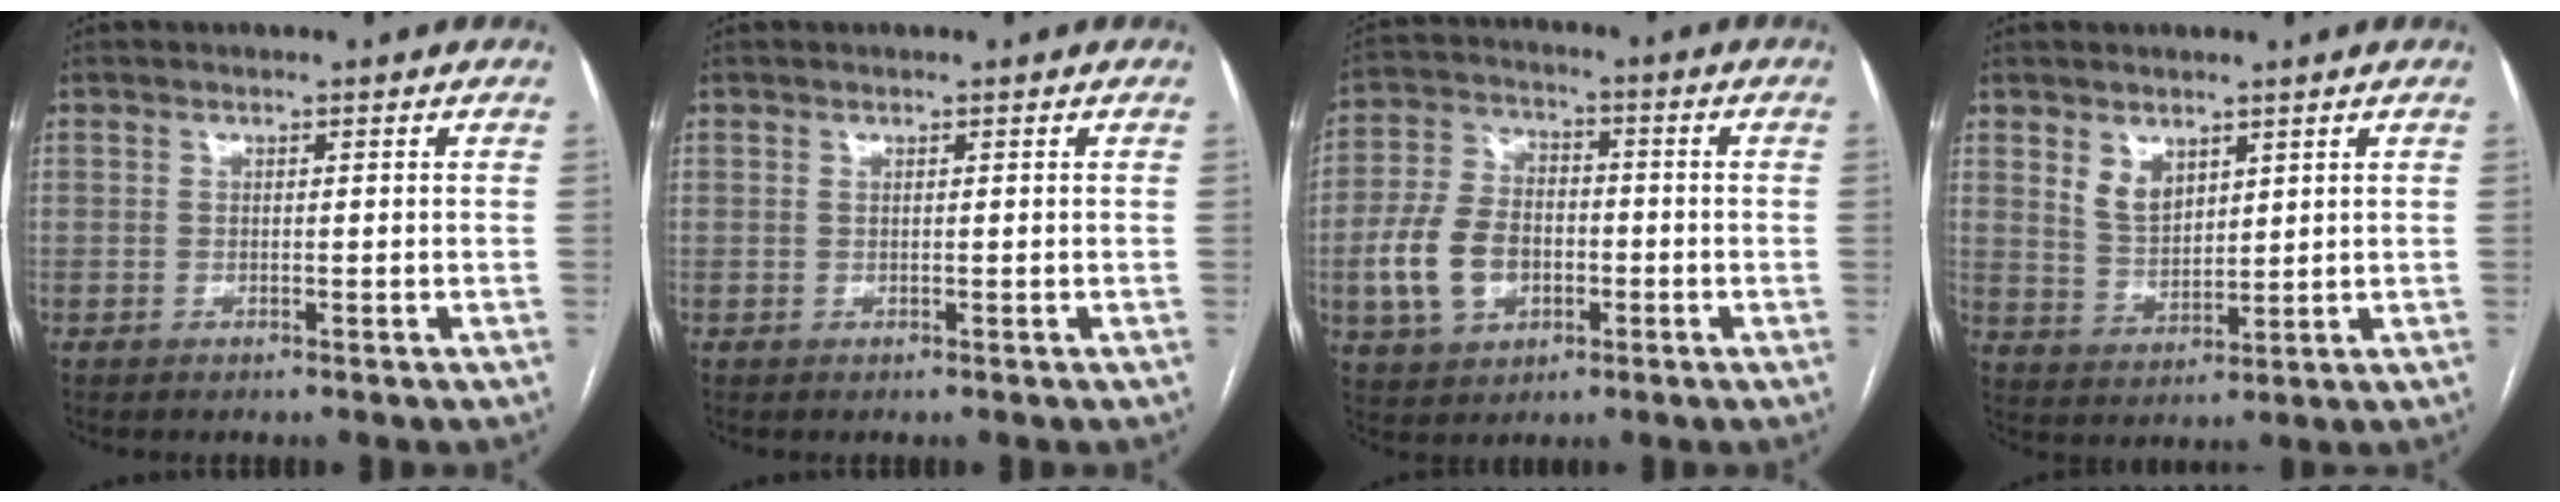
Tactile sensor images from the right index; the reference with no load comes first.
{"total": 0.0}
{"total": 10.5, "force": [-2.5, 7.2, 7.2], "torque": [-0.168, 0.018, -0.040]}
{"total": 4.8, "force": [2.9, 2.8, 2.6], "torque": [-0.054, -0.002, 0.068]}